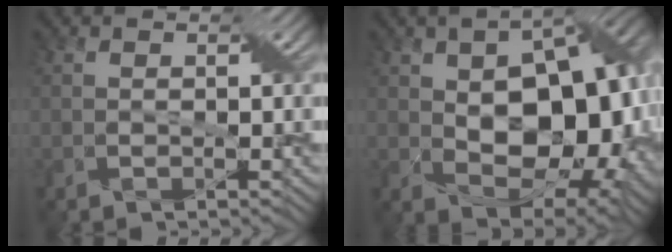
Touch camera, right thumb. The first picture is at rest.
{"total": 16.2, "force": [0.6, 9.7, 13.0], "torque": [-0.188, -0.005, 0.023]}